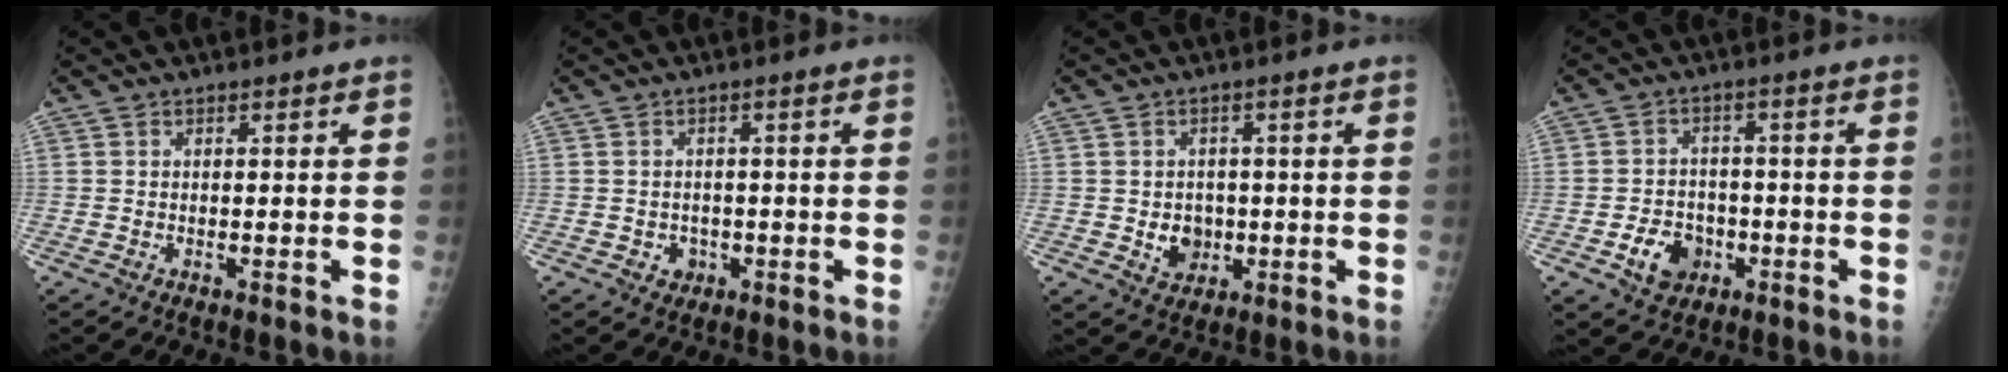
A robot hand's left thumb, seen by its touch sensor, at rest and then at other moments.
{"total": 2.4, "force": [-0.9, 2.1, 0.8], "torque": [-0.001, 0.007, -0.008]}
{"total": 4.8, "force": [-0.7, 4.1, 2.4], "torque": [-0.012, 0.005, -0.002]}
{"total": 7.1, "force": [-2.8, 5.5, 3.4], "torque": [-0.034, 0.019, -0.042]}